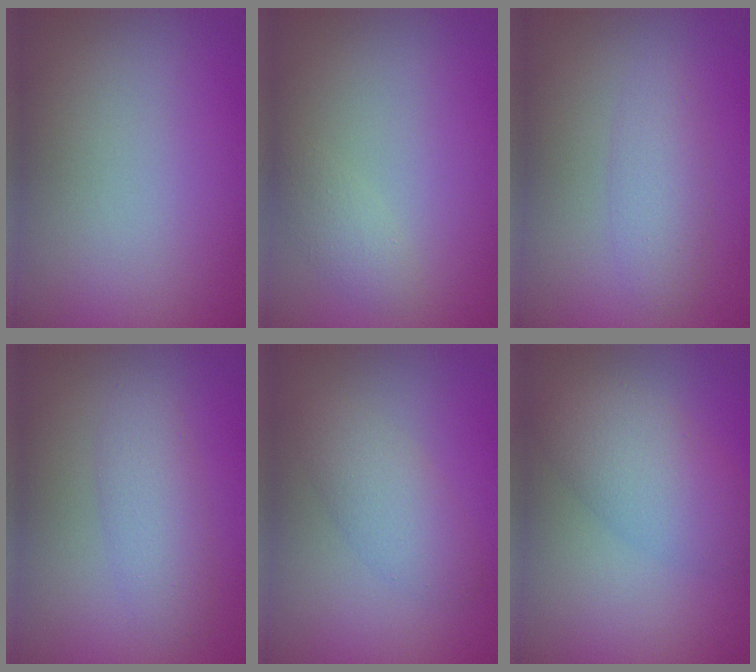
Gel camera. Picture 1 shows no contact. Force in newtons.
{"total": 1.3, "press": 1.3, "slide": 0.1}
{"total": 2.4, "press": 2.4, "slide": 0.0}
{"total": 2.8, "press": 2.8, "slide": 0.1}
{"total": 2.8, "press": 2.8, "slide": 0.2}
{"total": 4.6, "press": 4.6, "slide": 0.3}